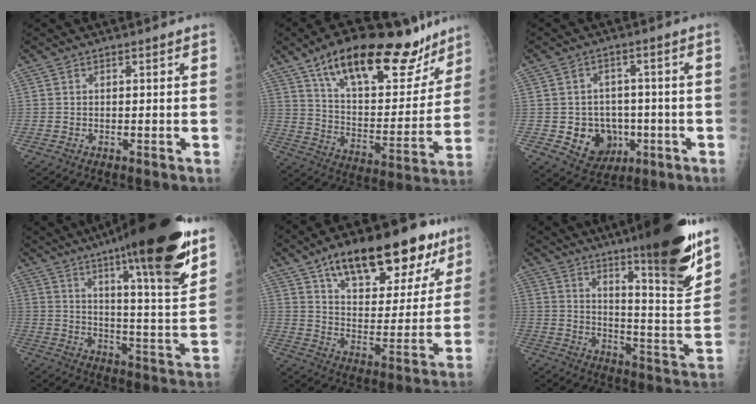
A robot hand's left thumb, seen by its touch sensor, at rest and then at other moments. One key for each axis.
{"total": 27.4, "fx": 18.3, "fy": 10.9, "fz": 17.3, "tx": -0.224, "ty": -0.053, "tz": 0.290}
{"total": 9.6, "fx": -2.2, "fy": 8.3, "fz": 4.3, "tx": -0.031, "ty": 0.011, "tz": -0.021}
{"total": 26.1, "fx": 16.9, "fy": 3.7, "fz": 19.5, "tx": -0.279, "ty": -0.067, "tz": 0.255}
{"total": 24.5, "fx": 14.9, "fy": 10.7, "fz": 16.2, "tx": -0.193, "ty": -0.034, "tz": 0.231}
{"total": 22.7, "fx": 15.3, "fy": 2.7, "fz": 16.5, "tx": -0.216, "ty": -0.085, "tz": 0.233}